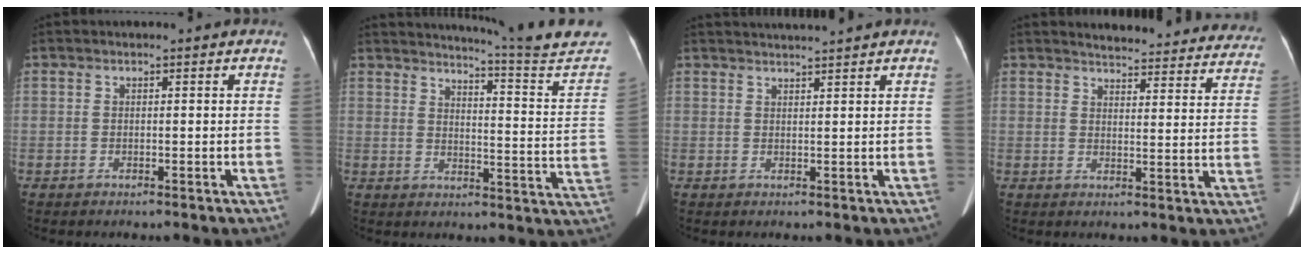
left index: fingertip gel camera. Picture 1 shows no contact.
{"total": 19.7, "force": [18.7, -2.0, 5.7], "torque": [-0.091, -0.125, 0.216]}
{"total": 4.8, "force": [4.5, -1.0, 1.3], "torque": [-0.017, 0.021, 0.065]}
{"total": 24.1, "force": [23.0, 4.4, 5.8], "torque": [-0.063, -0.064, 0.251]}